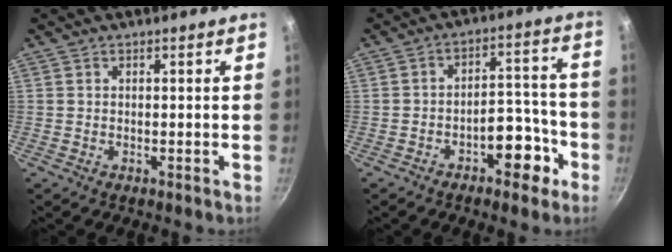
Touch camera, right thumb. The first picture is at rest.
{"total": 8.9, "force": [-4.6, 4.7, 6.0], "torque": [-0.049, 0.059, -0.055]}